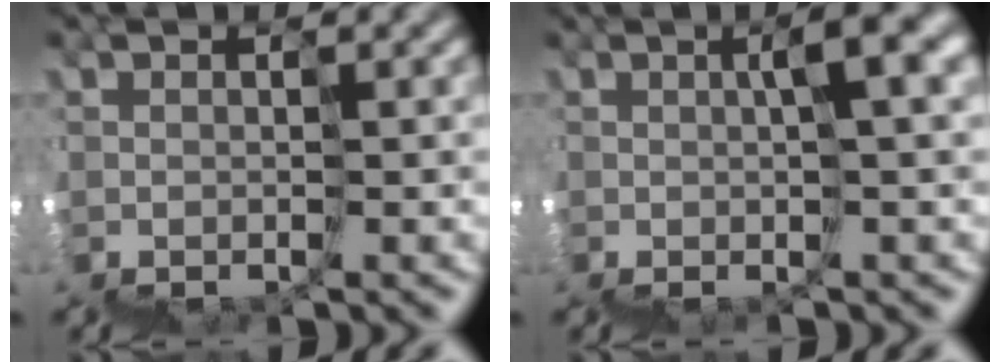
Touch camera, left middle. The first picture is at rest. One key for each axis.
{"total": 6.9, "fx": 1.8, "fy": 1.7, "fz": 6.5, "tx": -0.085, "ty": 0.026, "tz": 0.031}